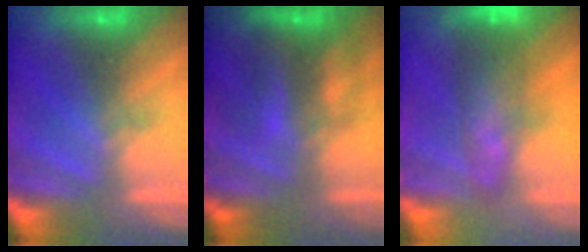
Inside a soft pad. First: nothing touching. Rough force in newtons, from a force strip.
{"total": 8.6}
{"total": 7.7}